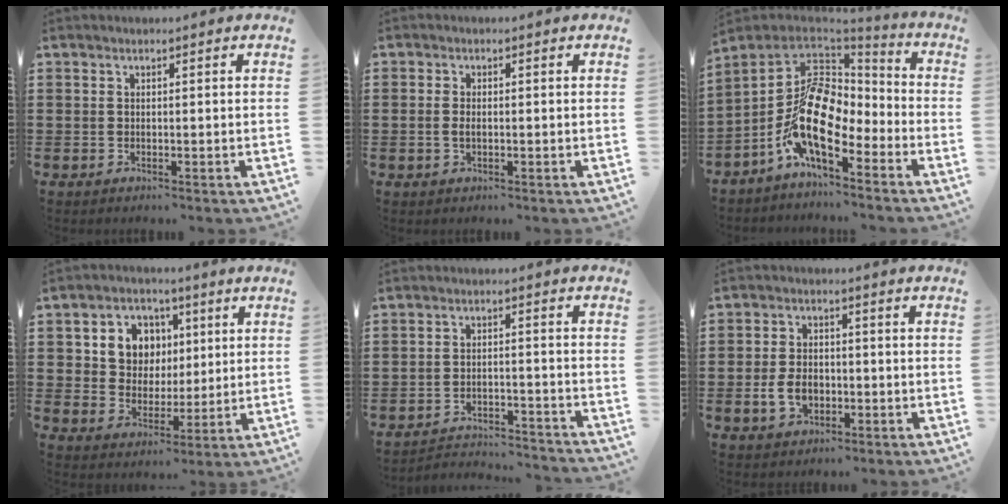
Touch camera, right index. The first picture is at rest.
{"total": 1.4, "force": [-0.3, 0.7, 1.2], "torque": [-0.032, -0.002, -0.007]}
{"total": 13.9, "force": [-5.7, 6.9, 10.7], "torque": [-0.249, 0.001, -0.120]}
{"total": 7.3, "force": [2.2, 6.6, 2.3], "torque": [-0.062, 0.014, 0.036]}
{"total": 3.5, "force": [-3.4, 0.4, 0.4], "torque": [-0.018, 0.003, -0.076]}
{"total": 4.9, "force": [-1.3, 3.4, 3.3], "torque": [-0.070, -0.003, -0.027]}